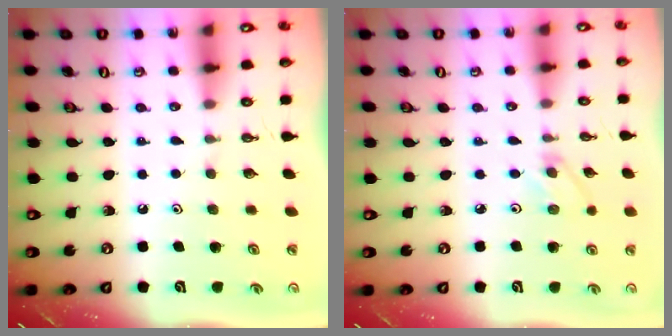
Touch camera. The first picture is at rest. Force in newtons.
{"total": 1.9, "press": 1.9, "slide": 0.3}